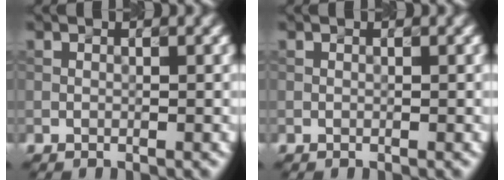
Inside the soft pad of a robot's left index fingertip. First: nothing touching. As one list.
[{"total": 0.0}]